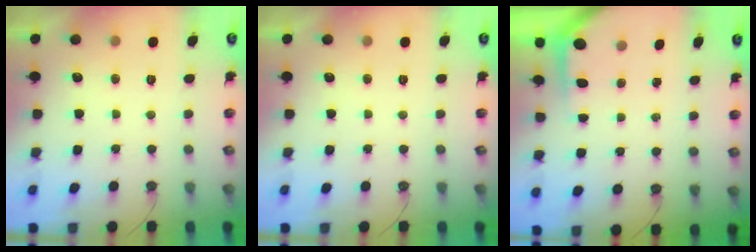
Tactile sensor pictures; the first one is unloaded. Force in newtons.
{"total": 0.0}
{"total": 3.7, "press": 3.7, "slide": 0.3}